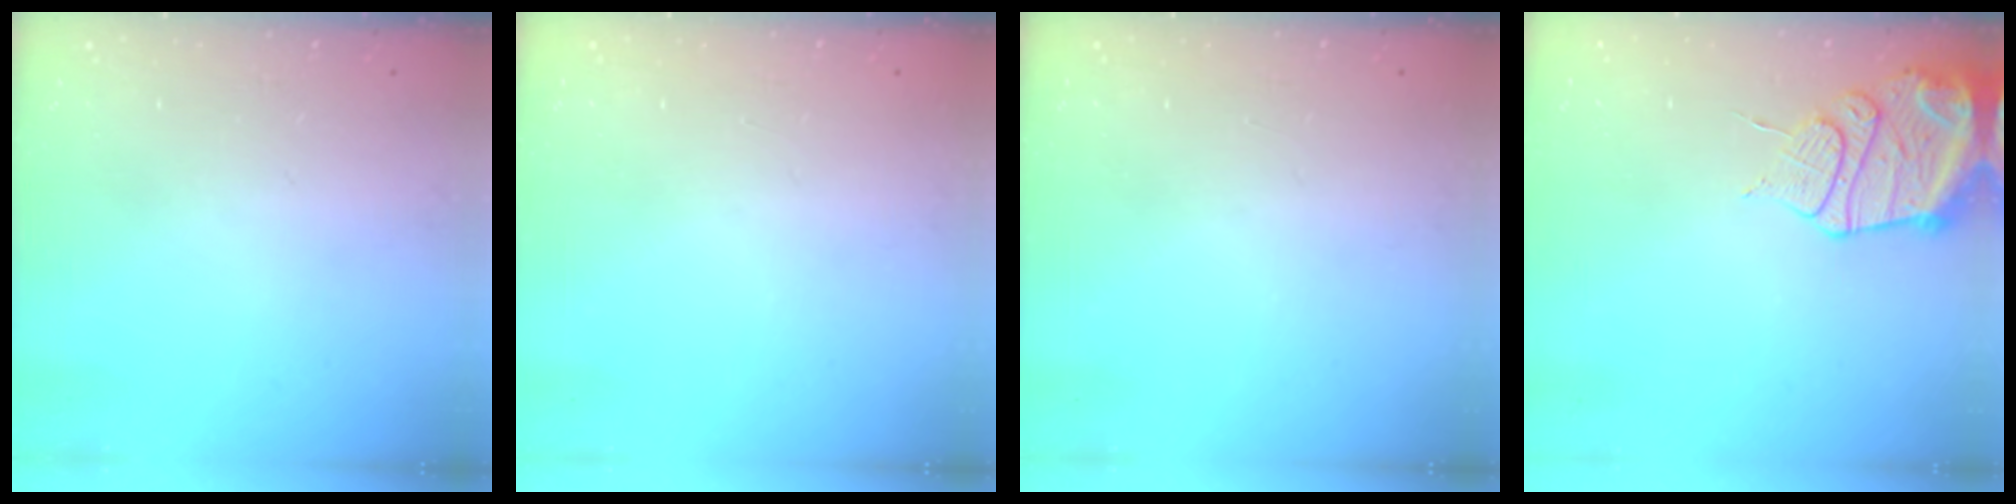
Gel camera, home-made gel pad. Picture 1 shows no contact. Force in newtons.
{"total": 1.0, "press": 0.0, "slide": 1.0}
{"total": 1.0, "press": 0.0, "slide": 1.0}
{"total": 13.1, "press": 13.0, "slide": 1.6}